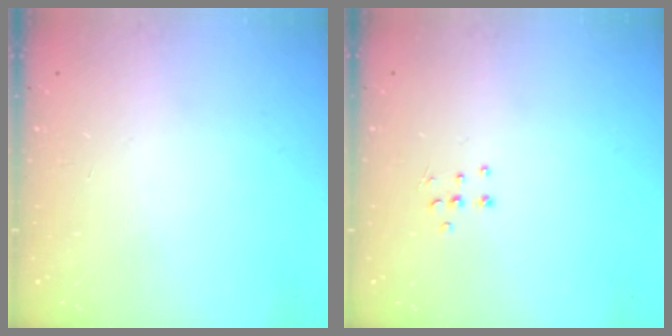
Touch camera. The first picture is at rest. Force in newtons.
{"total": 4.6, "press": 4.5, "slide": 0.7}